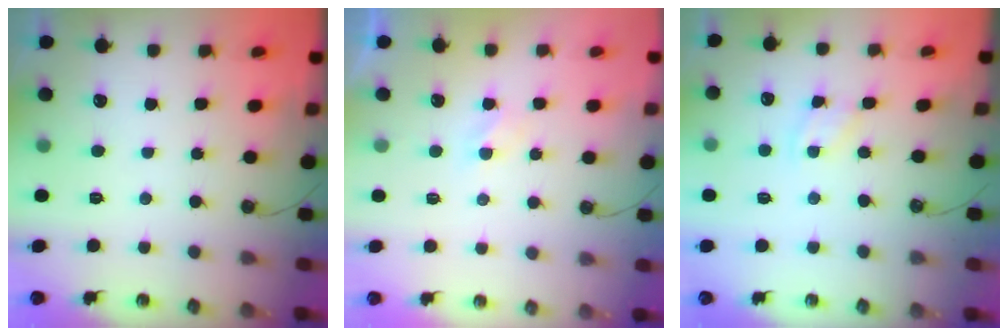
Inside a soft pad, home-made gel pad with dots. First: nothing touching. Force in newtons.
{"total": 2.8, "press": 2.7, "slide": 0.6}
{"total": 2.1, "press": 2.1, "slide": 0.3}